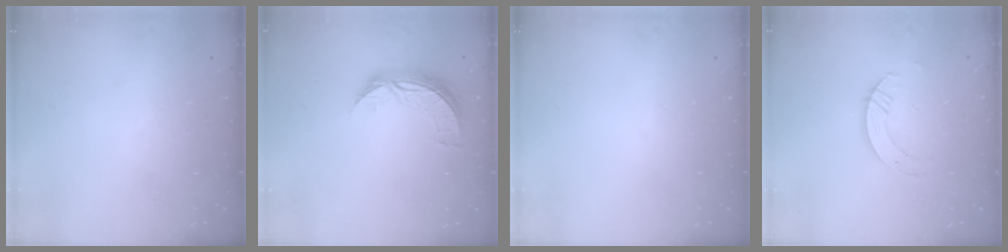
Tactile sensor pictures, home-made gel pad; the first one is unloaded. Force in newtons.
{"total": 8.4, "press": 8.4, "slide": 0.2}
{"total": 0.0}
{"total": 4.3, "press": 4.2, "slide": 0.3}